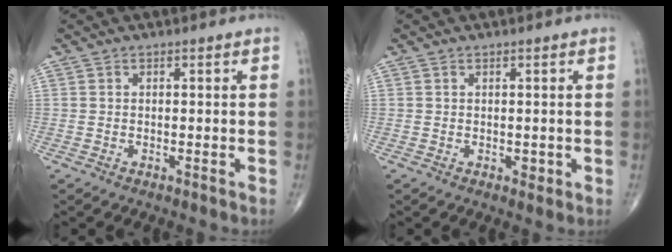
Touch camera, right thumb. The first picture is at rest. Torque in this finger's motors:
{"motor_torque": [0.18, 0.46, -0.11, -0.06, 0.03]}